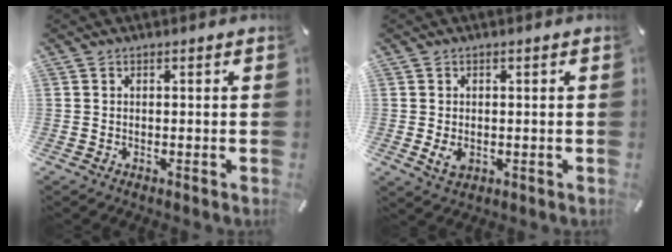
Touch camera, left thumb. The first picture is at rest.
{"total": 3.0, "force": [-0.5, 2.2, 1.9], "torque": [-0.040, -0.005, -0.013]}